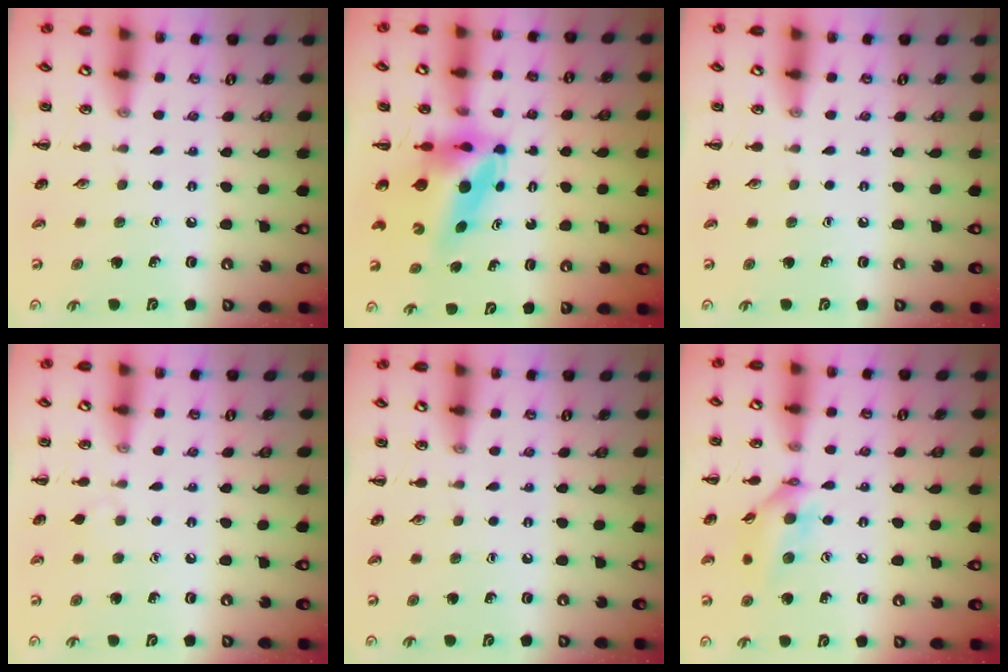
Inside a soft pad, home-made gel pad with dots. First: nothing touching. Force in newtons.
{"total": 6.5, "press": 6.2, "slide": 2.0}
{"total": 0.0}
{"total": 2.6, "press": 2.4, "slide": 1.1}
{"total": 0.0}
{"total": 12.1, "press": 11.9, "slide": 2.3}